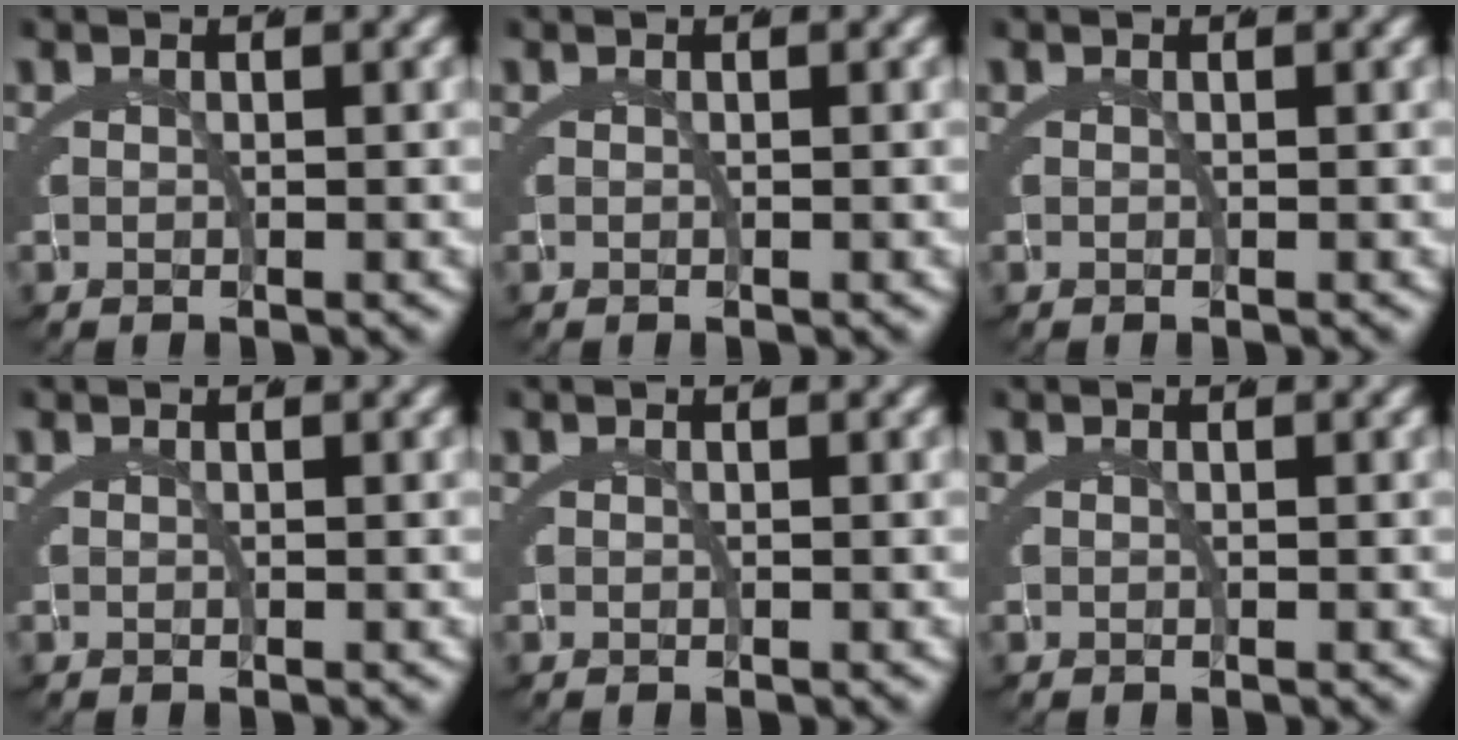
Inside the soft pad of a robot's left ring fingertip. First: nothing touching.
{"total": 0.0}
{"total": 0.0}
{"total": 0.0}
{"total": 0.0}
{"total": 0.0}